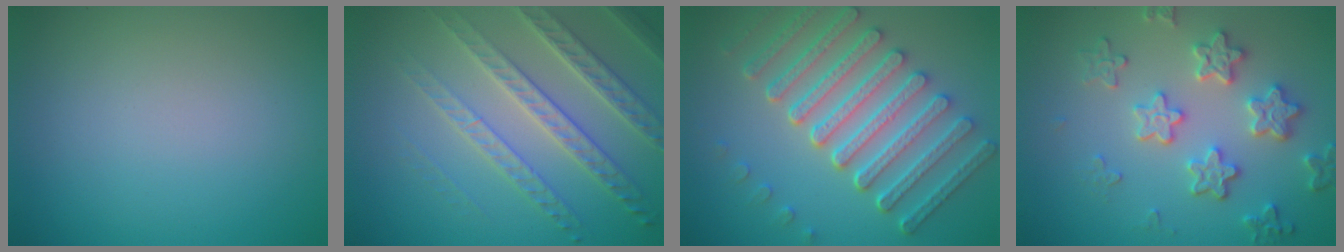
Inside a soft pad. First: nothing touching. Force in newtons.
{"total": 6.1, "press": 4.6, "slide": 4.0}
{"total": 7.8, "press": 6.0, "slide": 5.0}
{"total": 4.0, "press": 3.9, "slide": 1.2}